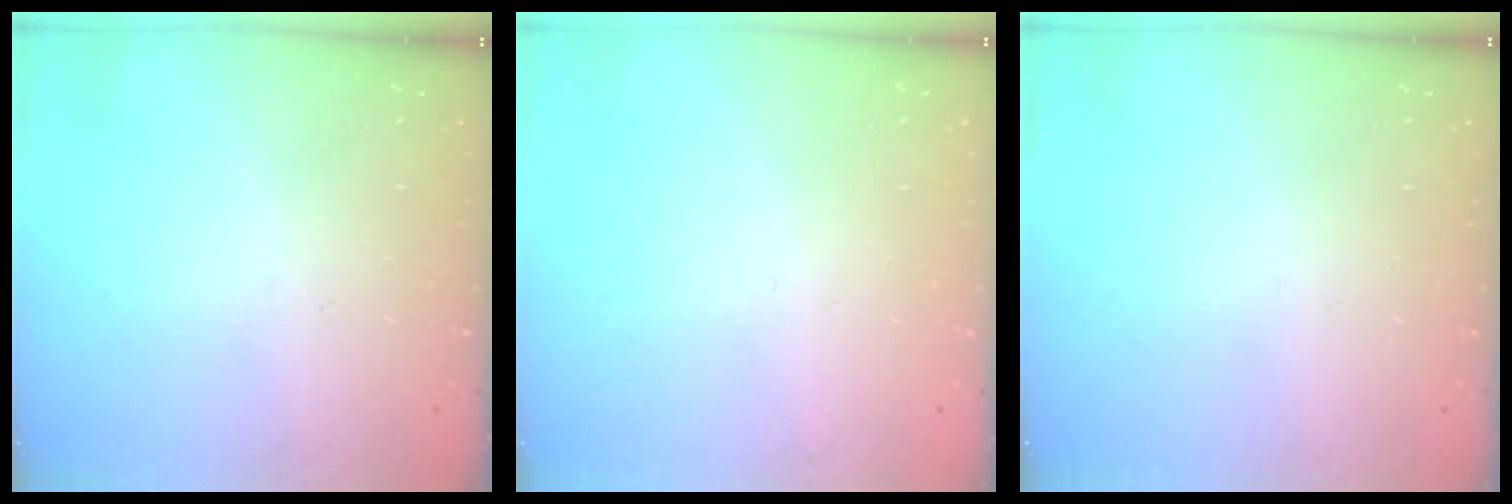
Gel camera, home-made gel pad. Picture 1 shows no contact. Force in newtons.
{"total": 0.0}
{"total": 0.0}